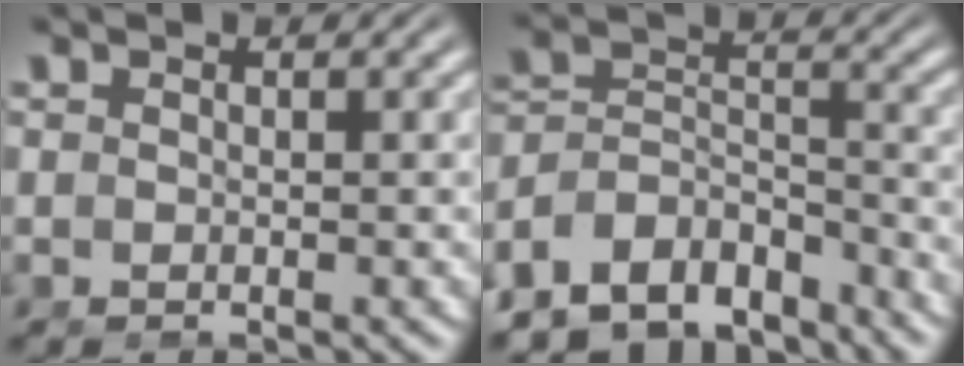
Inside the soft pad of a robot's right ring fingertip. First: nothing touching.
{"total": 12.2, "force": [-8.0, 8.0, 4.6], "torque": [-0.115, -0.067, -0.115]}